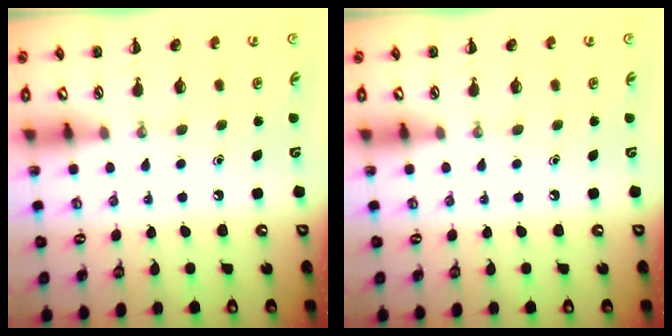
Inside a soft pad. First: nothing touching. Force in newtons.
{"total": 0.0}